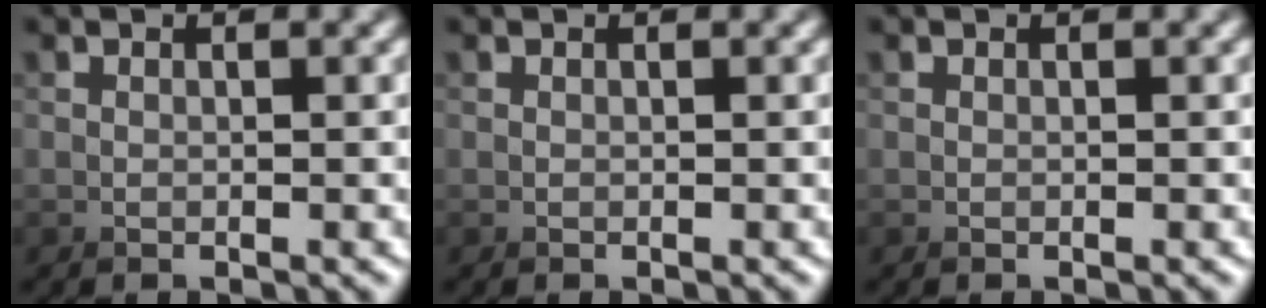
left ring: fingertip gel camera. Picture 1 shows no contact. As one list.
[{"total": 0.0}, {"total": 0.0}]